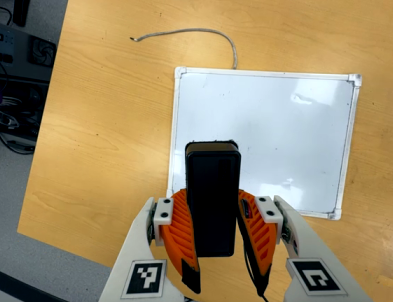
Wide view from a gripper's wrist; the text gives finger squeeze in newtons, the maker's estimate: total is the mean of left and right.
{"total": 8.1, "left": 6.9, "right": 9.3}